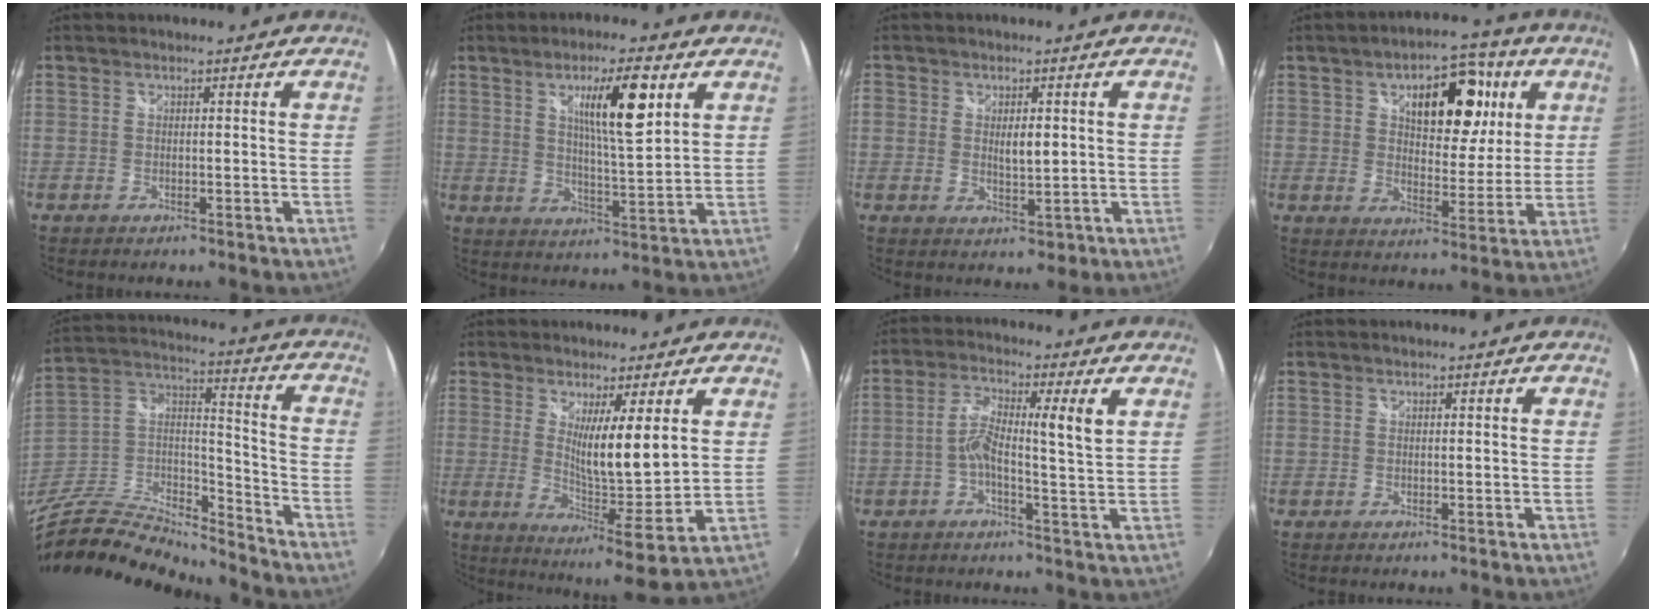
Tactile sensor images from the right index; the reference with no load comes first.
{"total": 10.6, "force": [4.3, 0.1, 9.6], "torque": [-0.161, -0.005, 0.072]}
{"total": 3.7, "force": [0.2, 2.4, 2.8], "torque": [-0.047, -0.003, 0.005]}
{"total": 15.6, "force": [5.8, 8.6, 11.6], "torque": [-0.181, 0.027, 0.089]}
{"total": 24.4, "force": [-20.6, 7.0, 11.0], "torque": [-0.238, -0.007, -0.365]}
{"total": 11.3, "force": [3.0, -0.5, 10.9], "torque": [-0.169, -0.031, 0.050]}
{"total": 6.8, "force": [0.7, 0.3, 6.7], "torque": [-0.120, 0.007, 0.006]}
{"total": 0.0}